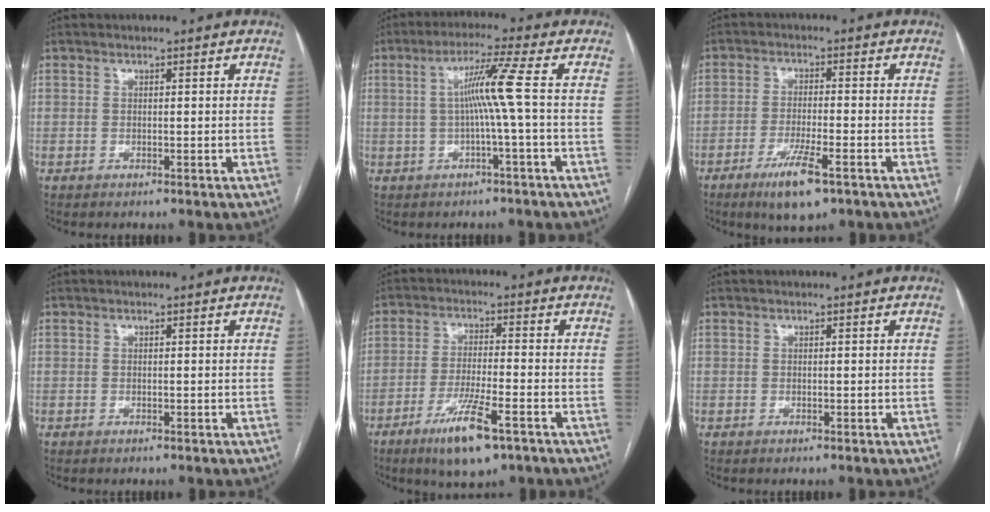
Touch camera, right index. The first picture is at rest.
{"total": 6.4, "force": [-0.1, -1.8, 6.1], "torque": [-0.113, 0.012, 0.006]}
{"total": 7.3, "force": [-4.4, 1.0, 5.8], "torque": [-0.109, -0.013, -0.070]}
{"total": 0.0}
{"total": 9.3, "force": [-5.4, 1.3, 7.5], "torque": [-0.139, -0.018, -0.090]}
{"total": 0.0}